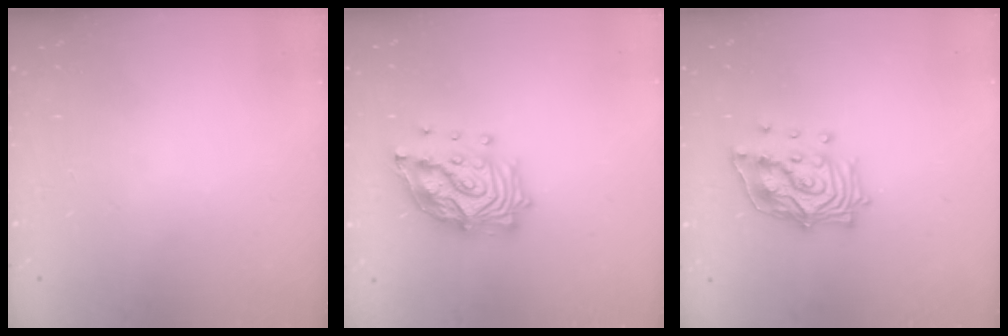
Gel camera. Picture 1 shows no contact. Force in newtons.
{"total": 16.8, "press": 16.7, "slide": 1.9}
{"total": 15.1, "press": 15.0, "slide": 2.0}